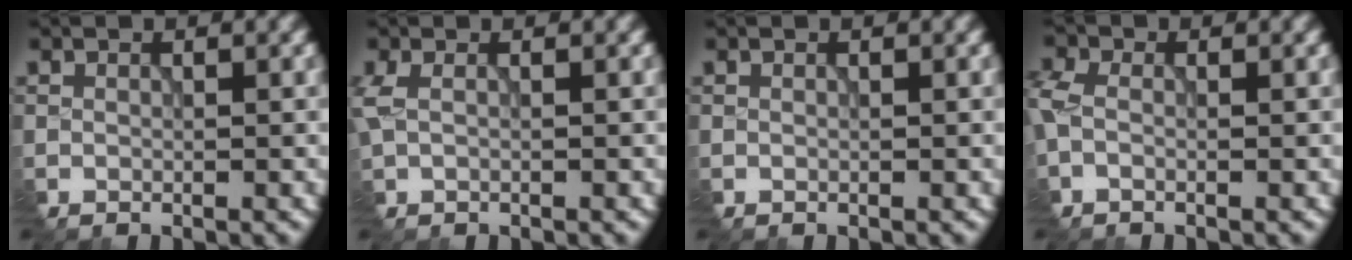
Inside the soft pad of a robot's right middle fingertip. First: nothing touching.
{"total": 2.3, "force": [0.3, 1.4, 1.9], "torque": [-0.057, 0.004, 0.008]}
{"total": 0.0}
{"total": 3.1, "force": [-0.3, 2.2, 2.2], "torque": [-0.061, 0.005, -0.011]}